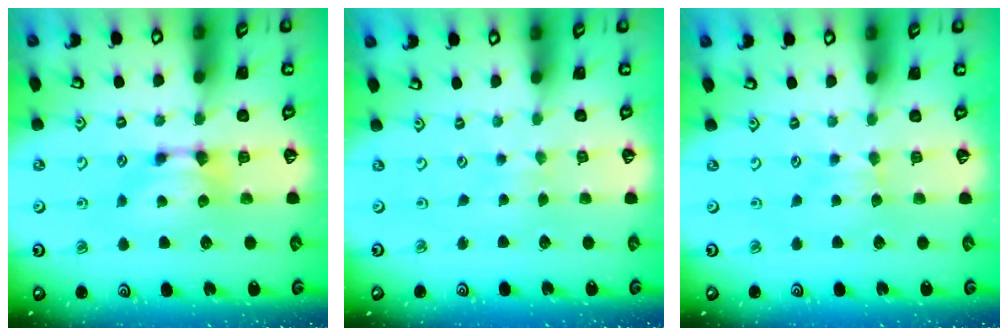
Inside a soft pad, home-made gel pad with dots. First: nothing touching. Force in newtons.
{"total": 3.5, "press": 3.5, "slide": 0.1}
{"total": 1.9, "press": 1.8, "slide": 0.4}